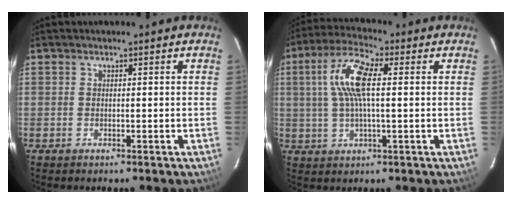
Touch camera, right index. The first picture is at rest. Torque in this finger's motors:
{"motor_torque": [0.70, -0.25, 0.65, 0.21]}